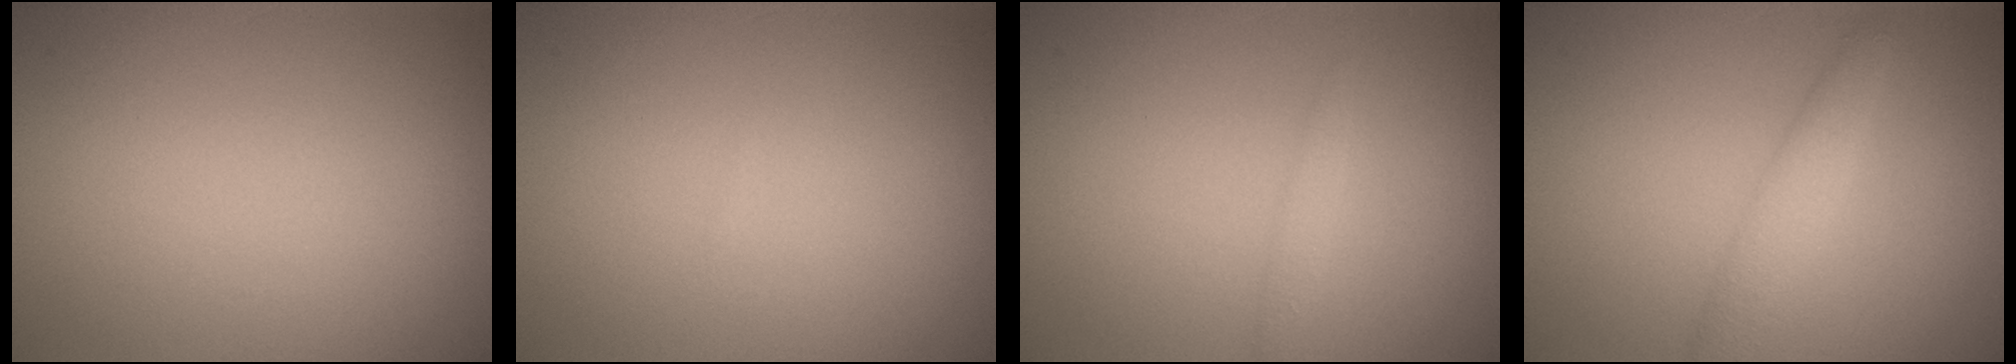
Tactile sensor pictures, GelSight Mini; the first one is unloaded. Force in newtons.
{"total": 0.0}
{"total": 0.7, "press": 0.7, "slide": 0.1}
{"total": 2.3, "press": 2.3, "slide": 0.1}